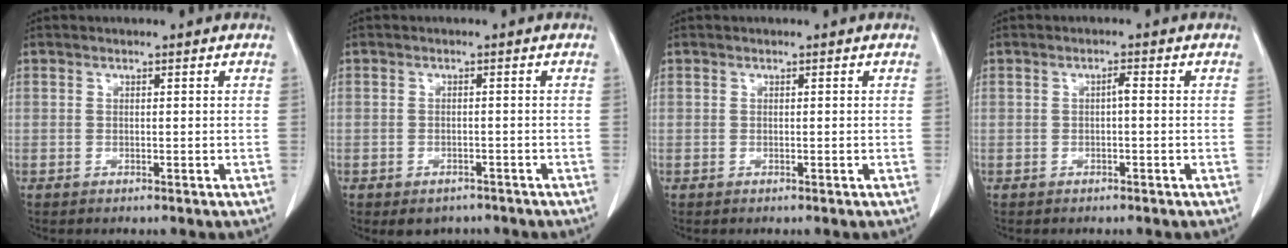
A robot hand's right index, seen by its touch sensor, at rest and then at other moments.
{"total": 4.1, "force": [-3.4, 2.2, 1.0], "torque": [-0.011, 0.003, -0.039]}
{"total": 0.0}
{"total": 1.1, "force": [-0.1, 0.2, 1.1], "torque": [-0.020, 0.004, 0.000]}